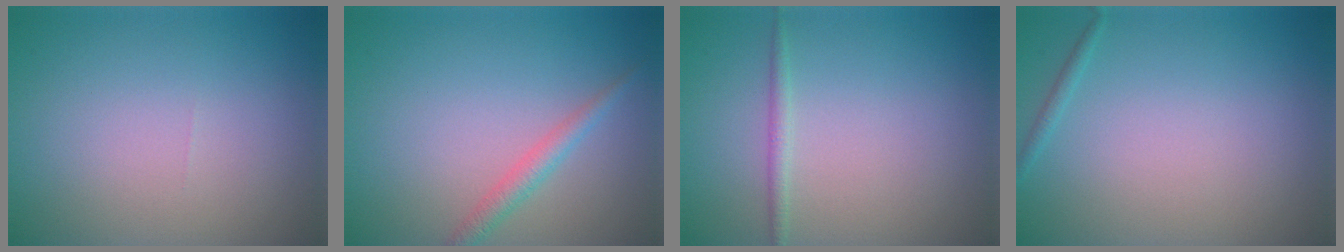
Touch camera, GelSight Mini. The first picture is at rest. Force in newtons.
{"total": 1.8, "press": 1.8, "slide": 0.0}
{"total": 1.1, "press": 1.1, "slide": 0.1}
{"total": 0.6, "press": 0.6, "slide": 0.1}